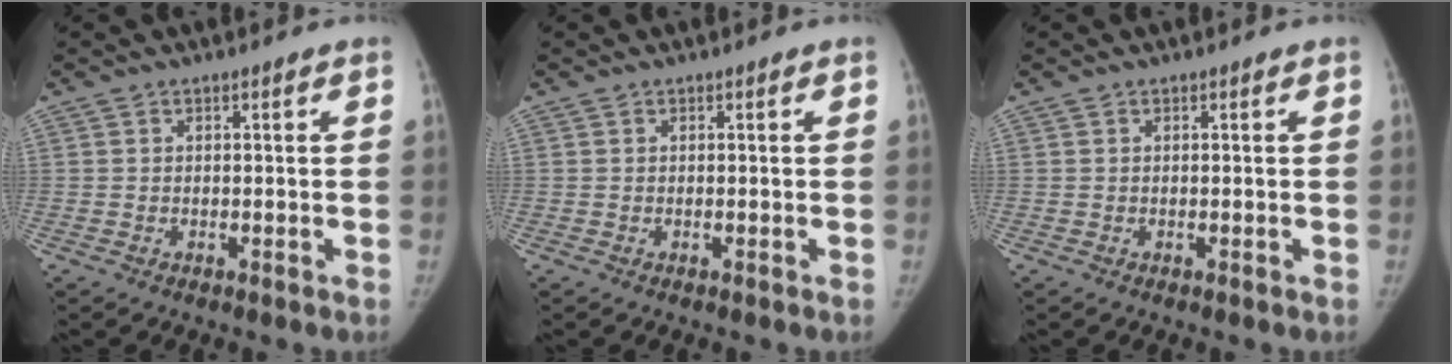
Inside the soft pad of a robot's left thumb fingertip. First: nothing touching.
{"total": 0.0}
{"total": 0.0}